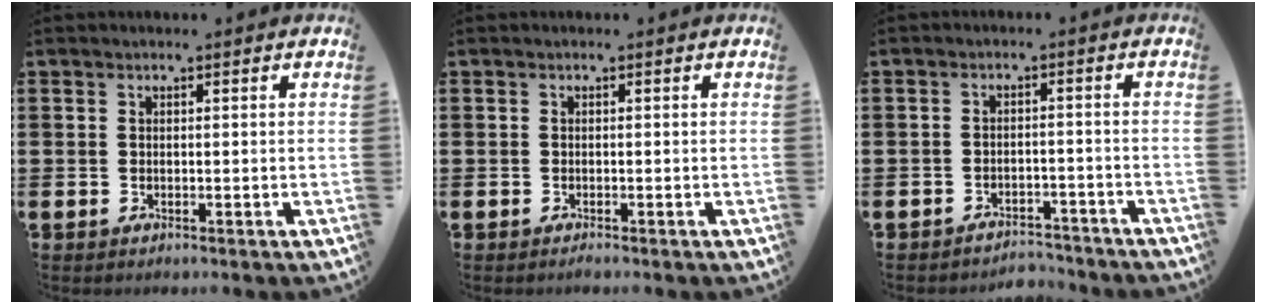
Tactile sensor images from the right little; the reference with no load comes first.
{"total": 0.0}
{"total": 2.8, "force": [-2.7, 0.2, -0.2], "torque": [-0.004, 0.004, -0.060]}